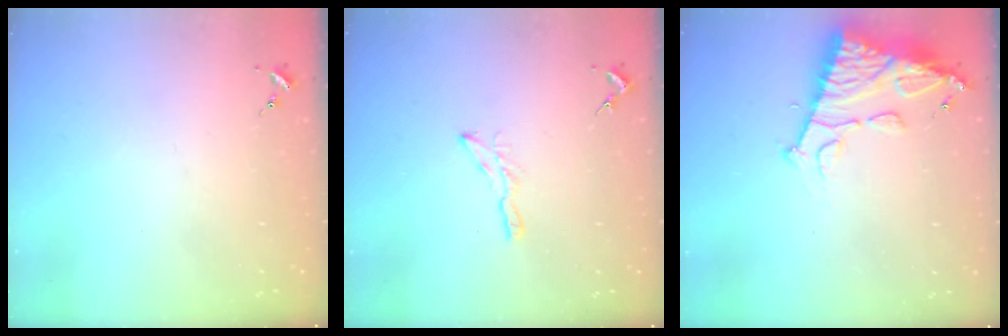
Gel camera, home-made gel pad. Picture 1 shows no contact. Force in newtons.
{"total": 5.4, "press": 5.4, "slide": 0.3}
{"total": 14.2, "press": 14.1, "slide": 1.1}